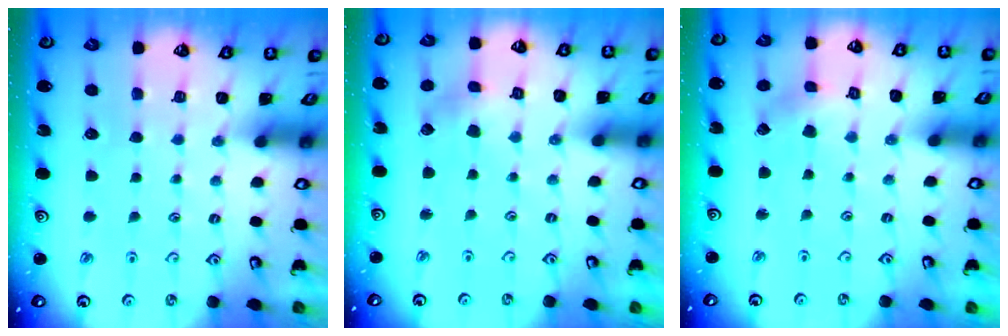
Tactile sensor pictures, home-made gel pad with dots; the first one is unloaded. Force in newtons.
{"total": 2.9, "press": 2.9, "slide": 0.1}
{"total": 2.2, "press": 2.2, "slide": 0.3}